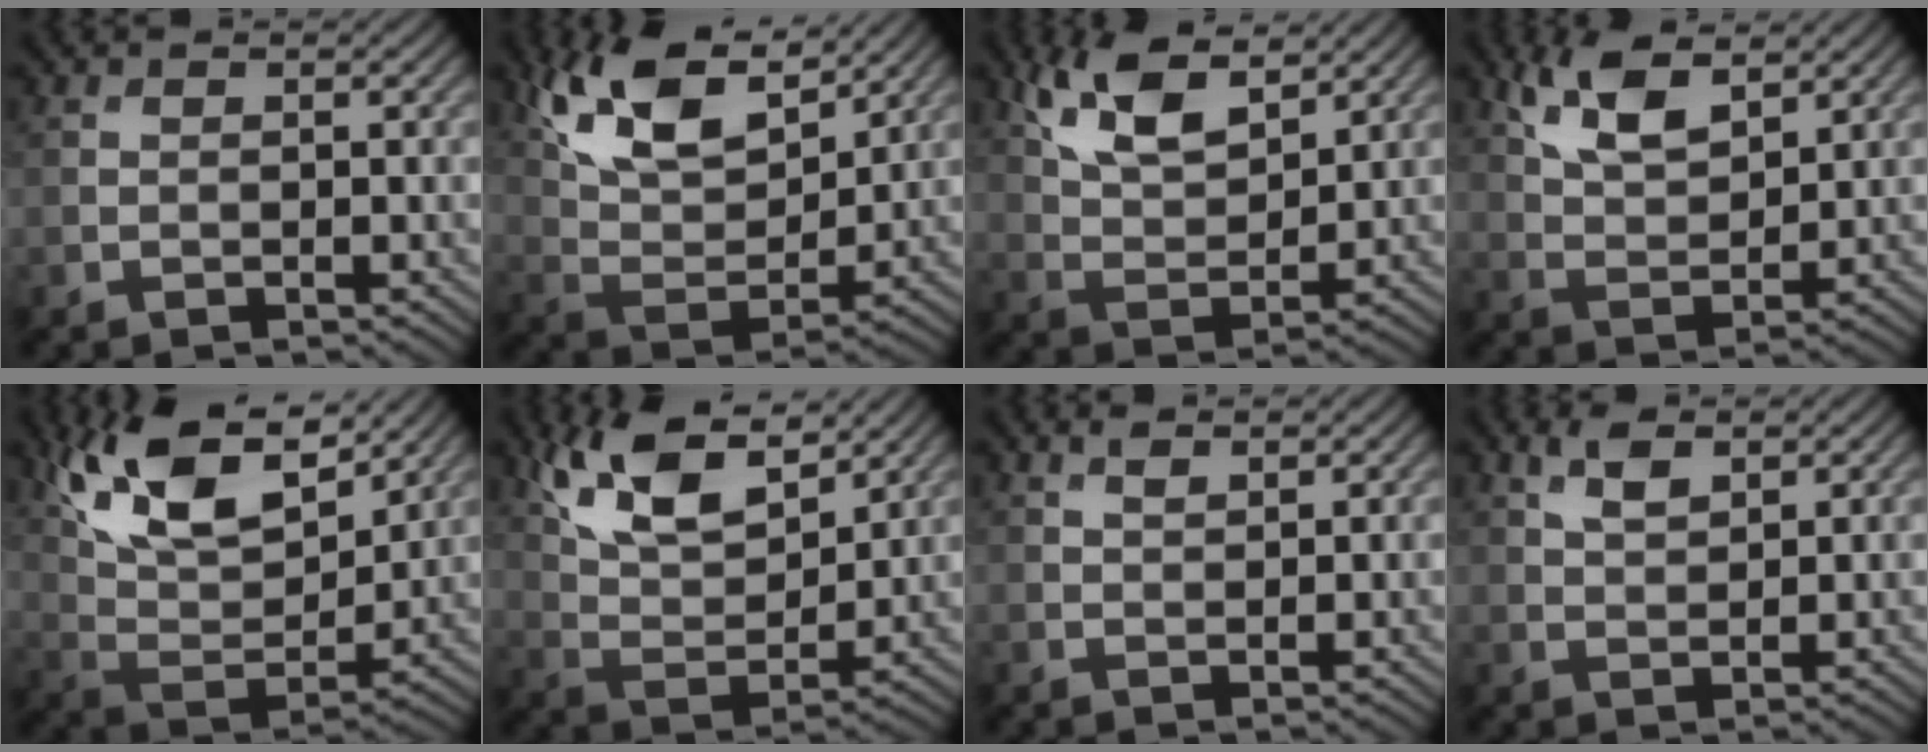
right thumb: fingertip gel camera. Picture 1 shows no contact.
{"total": 12.9, "force": [8.6, 5.2, 8.1], "torque": [-0.169, 0.004, 0.153]}
{"total": 8.9, "force": [5.3, 3.9, 6.1], "torque": [-0.136, 0.005, 0.107]}
{"total": 7.3, "force": [4.3, 3.1, 5.0], "torque": [-0.113, 0.002, 0.088]}
{"total": 14.7, "force": [9.8, 5.8, 9.3], "torque": [-0.193, 0.010, 0.160]}
{"total": 11.6, "force": [7.6, 4.6, 7.6], "torque": [-0.161, 0.003, 0.140]}
{"total": 1.3, "force": [1.0, 0.4, 0.8], "torque": [-0.020, 0.002, 0.020]}
{"total": 2.9, "force": [1.8, 1.2, 1.9], "torque": [-0.045, 0.002, 0.038]}